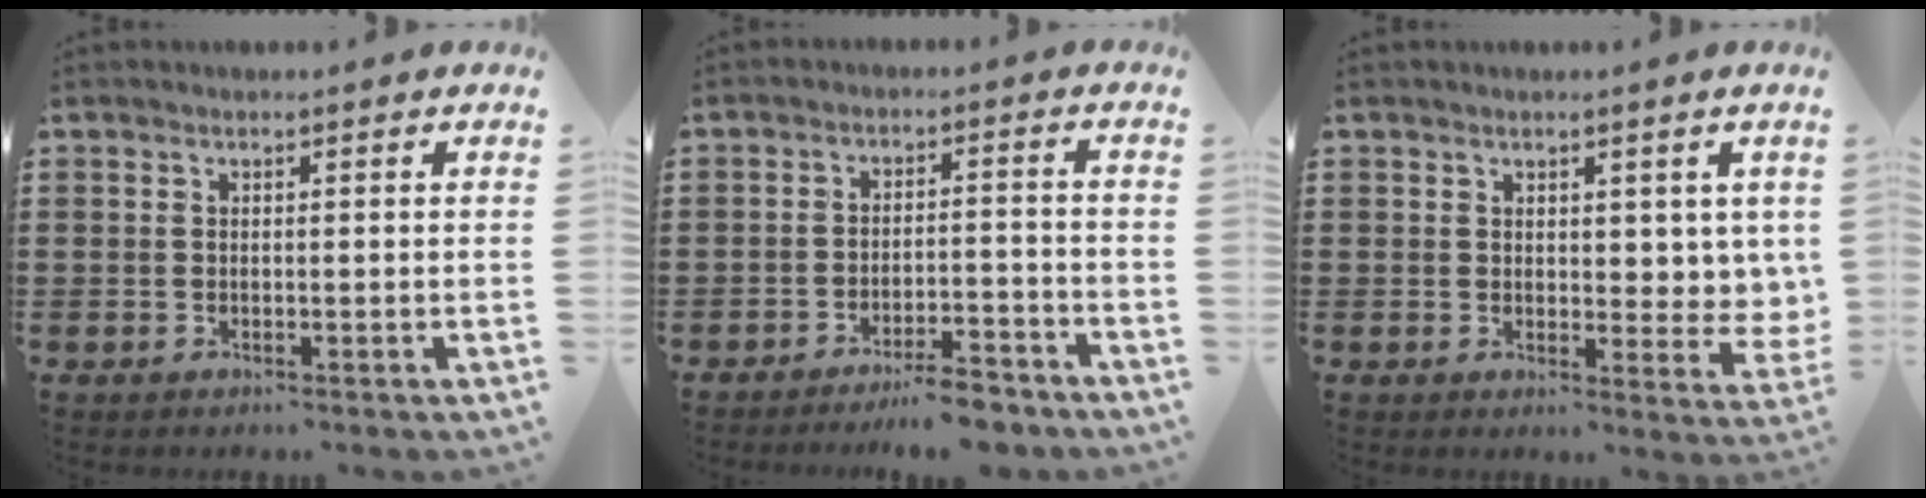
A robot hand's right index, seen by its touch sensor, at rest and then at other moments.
{"total": 5.4, "force": [-4.9, 0.1, 2.1], "torque": [-0.035, -0.004, -0.092]}
{"total": 3.6, "force": [2.1, 2.4, 1.6], "torque": [-0.016, -0.004, 0.035]}